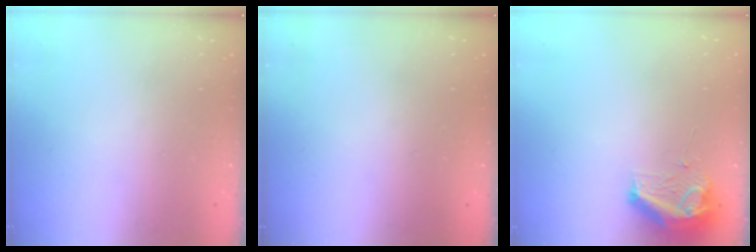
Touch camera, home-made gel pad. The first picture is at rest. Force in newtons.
{"total": 0.0}
{"total": 8.7, "press": 8.6, "slide": 1.0}